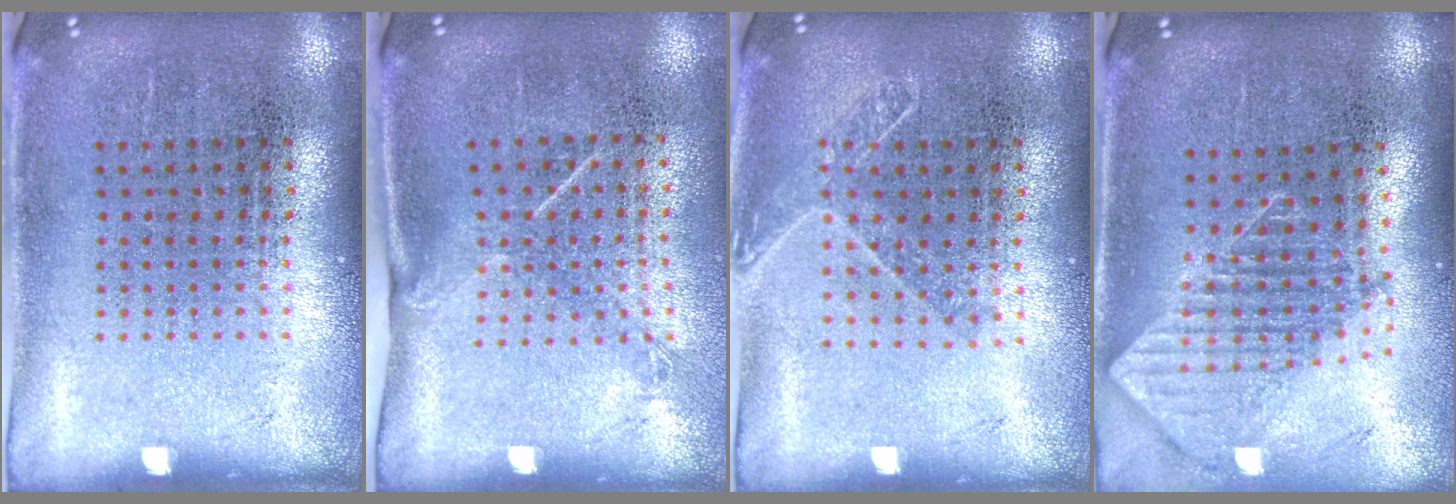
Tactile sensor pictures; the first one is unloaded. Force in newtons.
{"total": 1.5, "press": 1.0, "slide": 1.1}
{"total": 1.3, "press": 1.1, "slide": 0.7}
{"total": 1.8, "press": 1.5, "slide": 1.1}